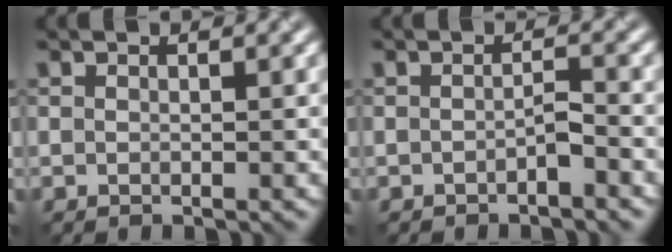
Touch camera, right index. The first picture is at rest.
{"total": 1.5, "force": [-1.3, 0.2, 0.7], "torque": [-0.012, -0.001, -0.023]}